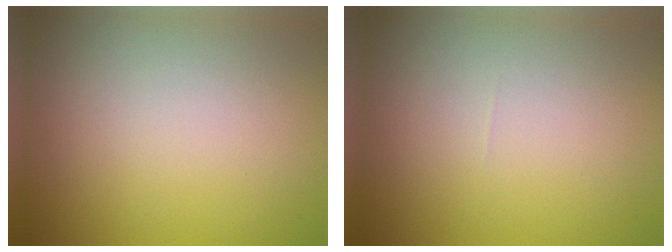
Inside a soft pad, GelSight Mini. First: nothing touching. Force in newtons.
{"total": 0.0}